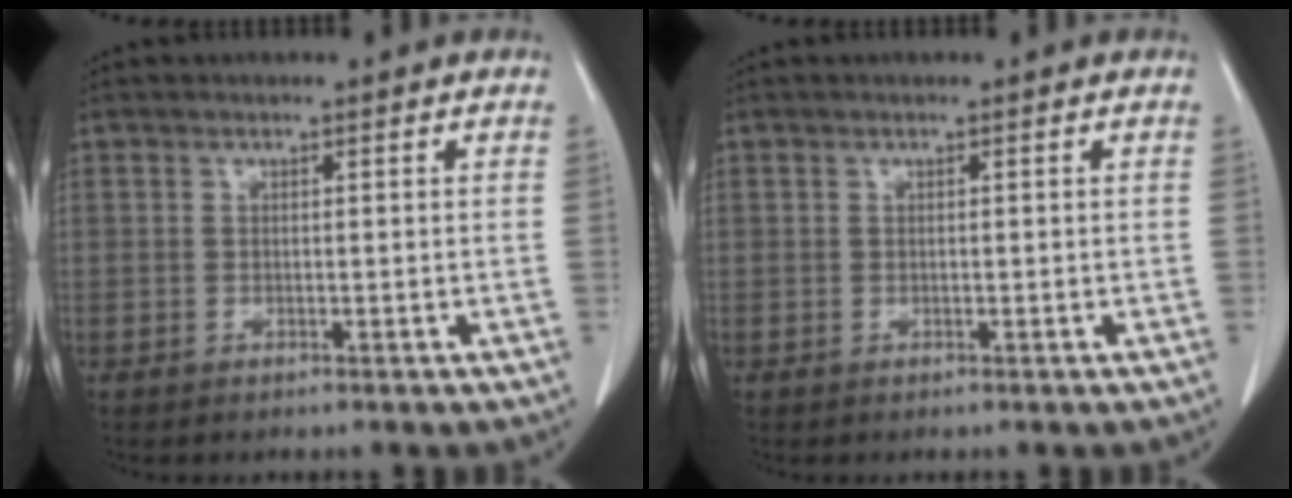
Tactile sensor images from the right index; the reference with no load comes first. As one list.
[{"total": 0.0}]